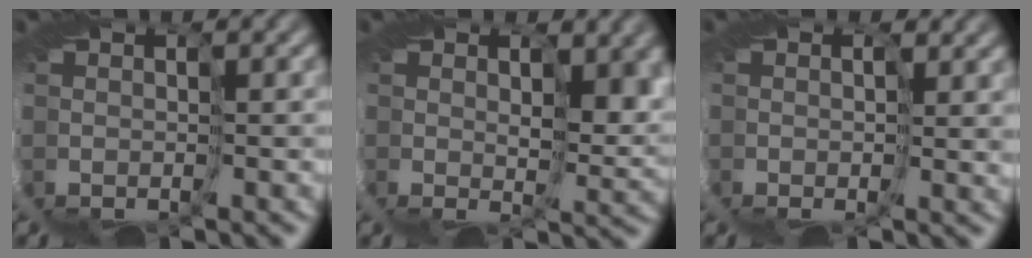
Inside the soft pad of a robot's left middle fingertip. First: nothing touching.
{"total": 6.2, "force": [2.5, 3.6, 4.4], "torque": [-0.082, -0.011, 0.055]}
{"total": 2.1, "force": [1.1, 1.0, 1.5], "torque": [-0.041, 0.005, 0.017]}